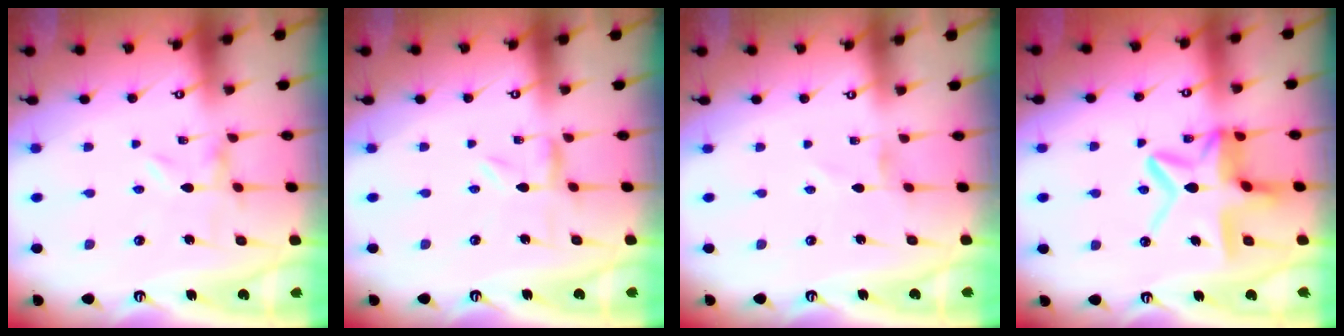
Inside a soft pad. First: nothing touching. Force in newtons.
{"total": 1.4, "press": 1.4, "slide": 0.2}
{"total": 0.0}
{"total": 14.6, "press": 14.6, "slide": 1.3}